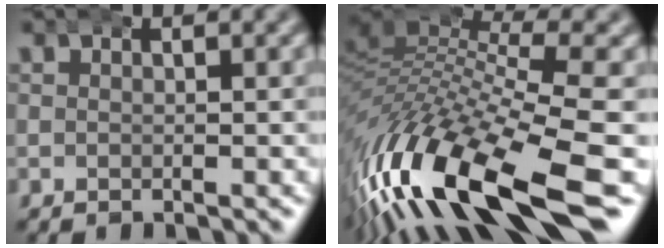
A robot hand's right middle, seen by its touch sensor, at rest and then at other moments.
{"total": 13.7, "force": [-4.3, 7.2, 10.8], "torque": [-0.231, -0.038, -0.056]}